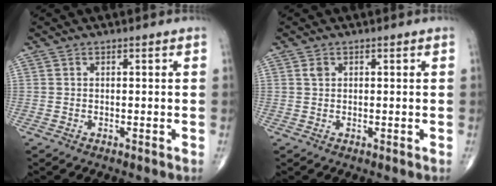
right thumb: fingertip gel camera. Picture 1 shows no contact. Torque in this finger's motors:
{"motor_torque": [-0.25, 0.05, 0.41, 0.10, -0.01]}